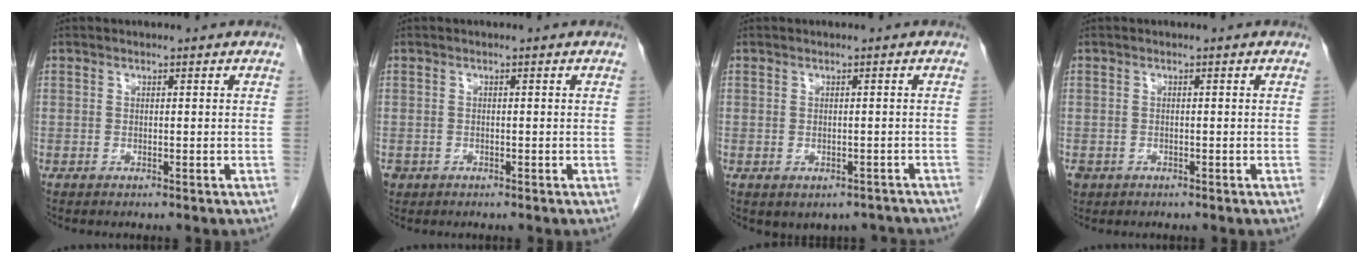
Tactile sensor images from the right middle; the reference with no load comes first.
{"total": 1.6, "force": [-0.8, 1.3, 0.3], "torque": [-0.011, 0.002, -0.012]}
{"total": 4.3, "force": [-3.2, 2.7, 1.0], "torque": [-0.001, 0.014, -0.036]}
{"total": 2.4, "force": [-1.4, 1.9, 0.6], "torque": [-0.015, 0.000, -0.022]}